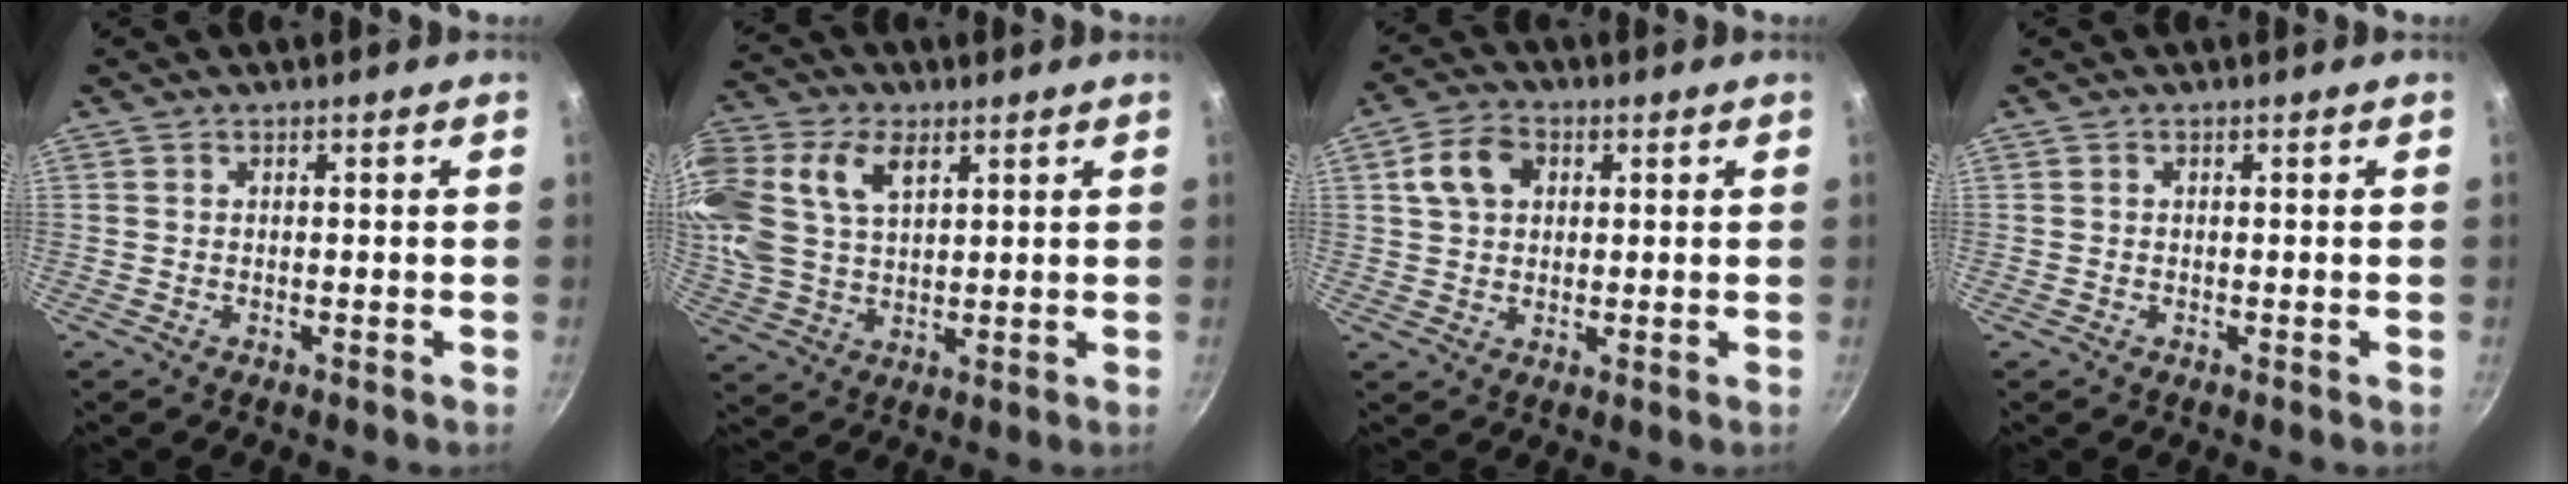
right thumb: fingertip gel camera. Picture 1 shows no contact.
{"total": 22.1, "force": [8.3, 14.8, 14.1], "torque": [-0.338, 0.030, 0.154]}
{"total": 7.5, "force": [2.1, 5.6, 4.5], "torque": [-0.068, 0.011, 0.031]}
{"total": 0.0}